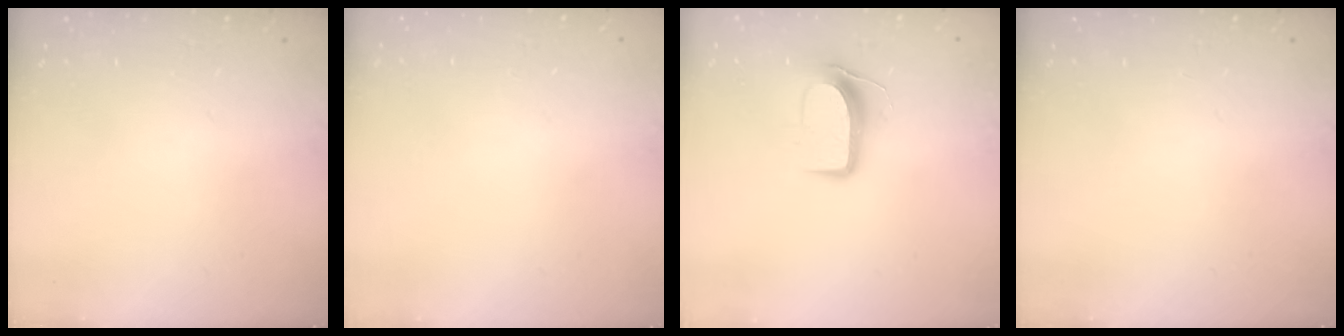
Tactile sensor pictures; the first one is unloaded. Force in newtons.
{"total": 0.0}
{"total": 9.1, "press": 9.0, "slide": 1.1}
{"total": 0.0}